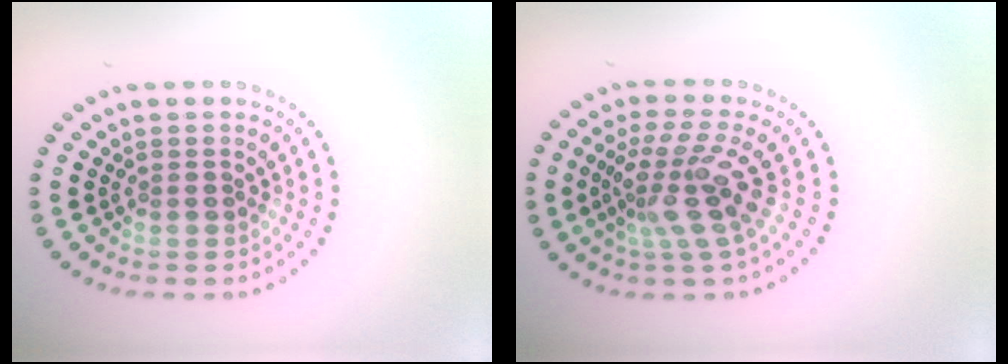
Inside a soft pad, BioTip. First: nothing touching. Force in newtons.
{"total": 4.5, "press": 3.2, "slide": 3.1}